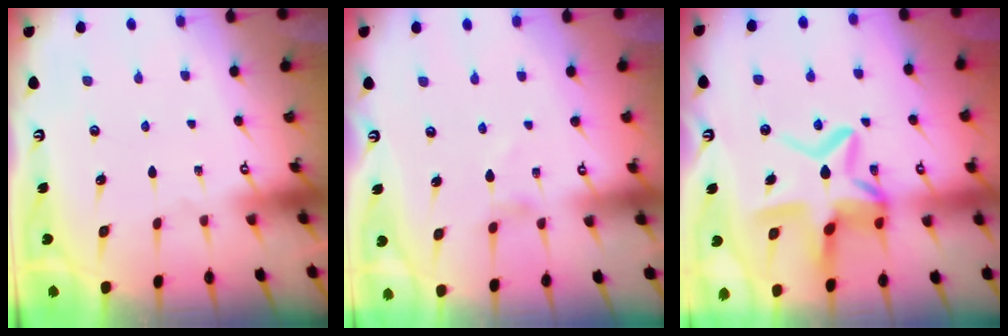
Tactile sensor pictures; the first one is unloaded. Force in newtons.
{"total": 0.0}
{"total": 14.7, "press": 14.6, "slide": 1.5}